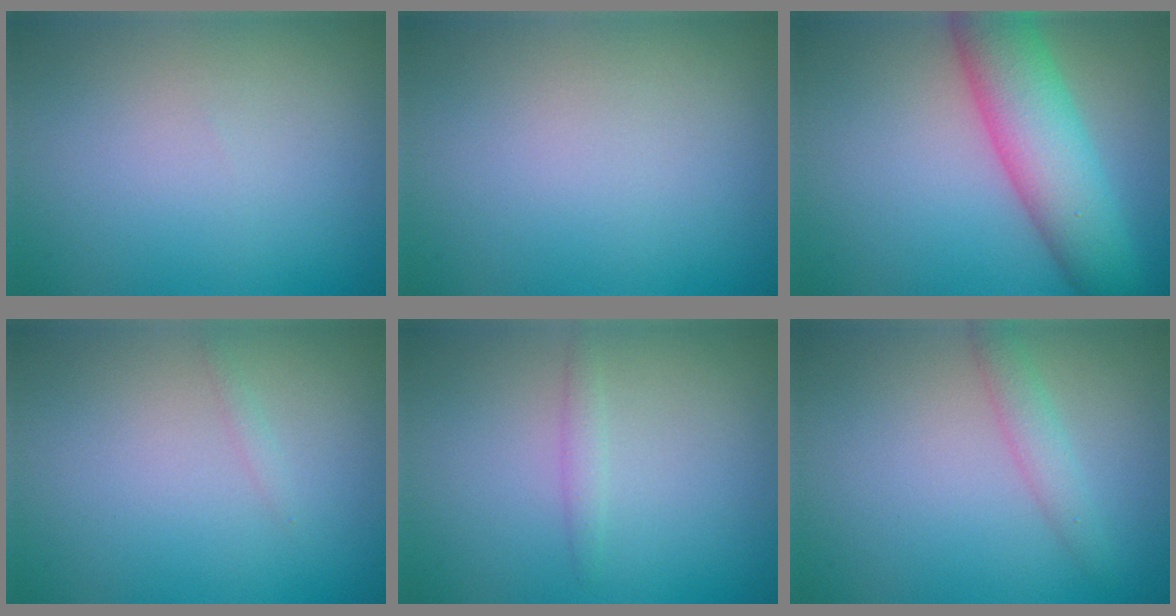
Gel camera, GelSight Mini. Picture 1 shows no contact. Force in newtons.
{"total": 0.0}
{"total": 8.2, "press": 8.2, "slide": 0.3}
{"total": 0.6, "press": 0.6, "slide": 0.0}
{"total": 1.0, "press": 0.9, "slide": 0.2}
{"total": 1.9, "press": 1.9, "slide": 0.0}